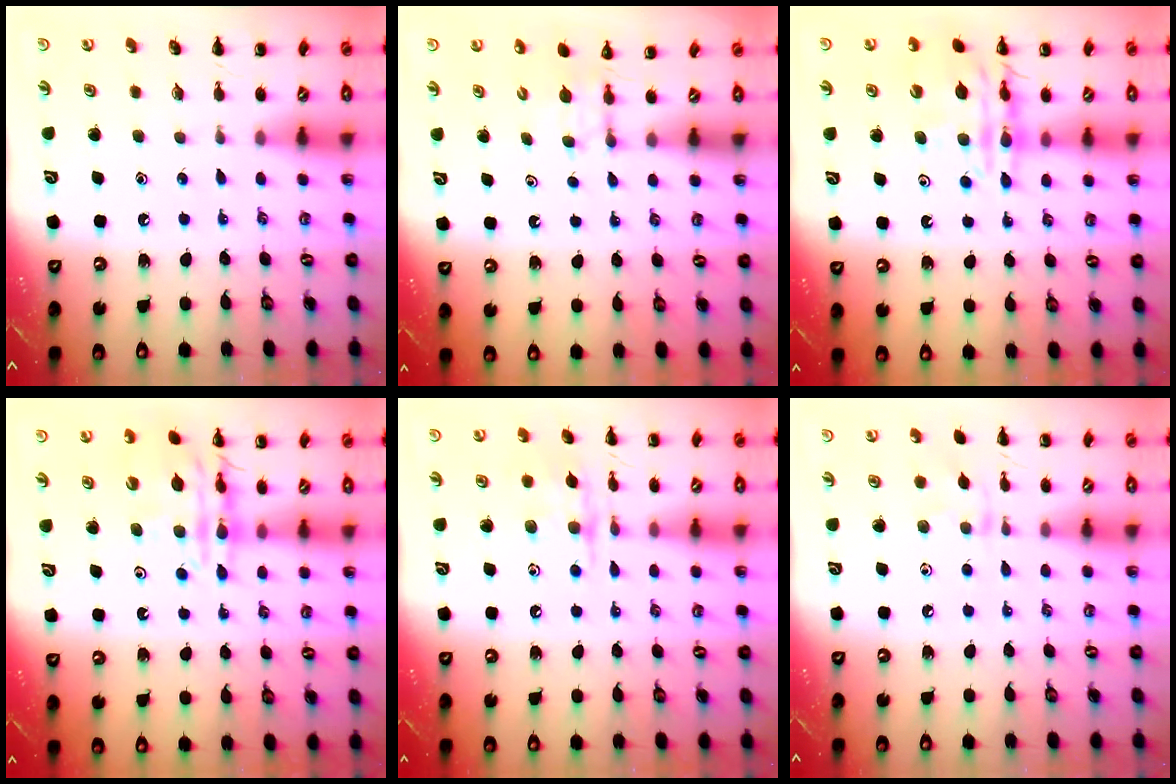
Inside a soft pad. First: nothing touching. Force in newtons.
{"total": 2.7, "press": 2.5, "slide": 1.1}
{"total": 13.0, "press": 12.6, "slide": 3.1}
{"total": 13.0, "press": 12.6, "slide": 3.1}
{"total": 9.6, "press": 9.6, "slide": 0.5}
{"total": 5.0, "press": 4.9, "slide": 1.0}